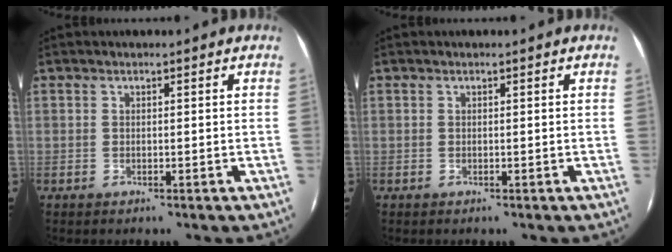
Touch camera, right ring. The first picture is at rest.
{"total": 0.0}